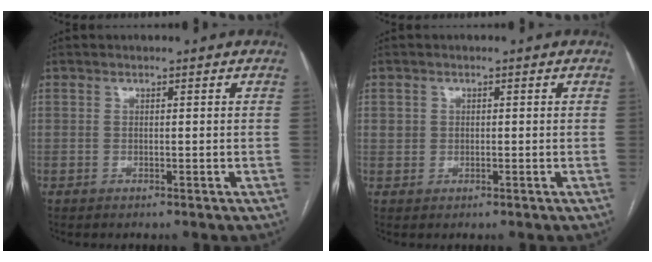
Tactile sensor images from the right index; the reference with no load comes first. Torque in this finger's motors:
{"motor_torque": [-0.01, 0.08, 0.02, 0.00]}